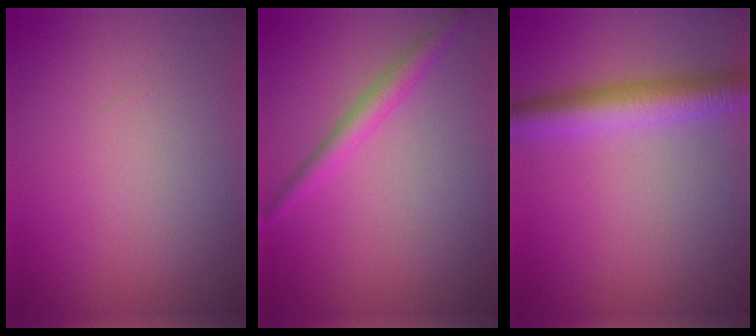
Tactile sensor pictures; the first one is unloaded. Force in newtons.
{"total": 2.2, "press": 2.2, "slide": 0.1}
{"total": 4.6, "press": 4.6, "slide": 0.0}